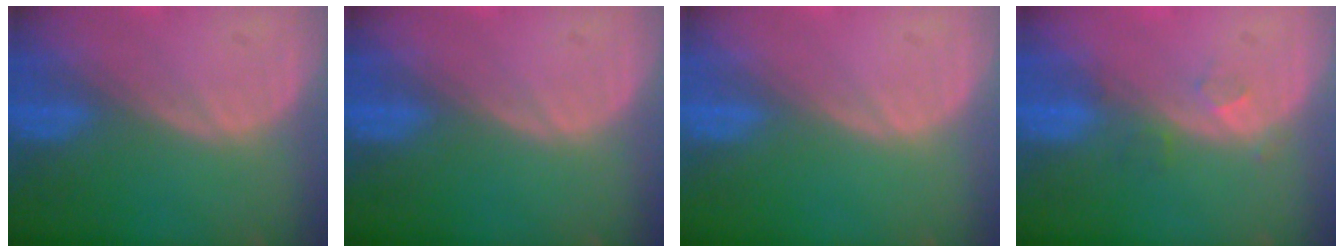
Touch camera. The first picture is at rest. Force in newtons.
{"total": 0.0}
{"total": 0.0}
{"total": 2.3, "press": 2.0, "slide": 1.1}